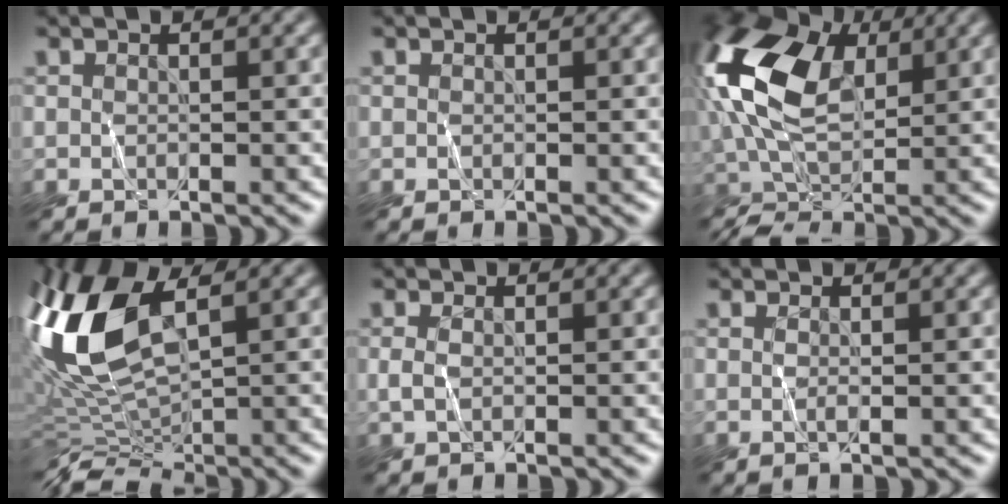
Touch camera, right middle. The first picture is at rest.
{"total": 0.0}
{"total": 13.5, "force": [3.2, 8.1, 10.3], "torque": [-0.229, 0.018, 0.058]}
{"total": 9.8, "force": [2.3, 4.4, 8.4], "torque": [-0.186, 0.013, 0.036]}
{"total": 0.7, "force": [0.2, 0.4, 0.6], "torque": [-0.016, 0.004, 0.003]}
{"total": 0.6, "force": [0.3, 0.2, 0.5], "torque": [-0.011, 0.000, 0.002]}